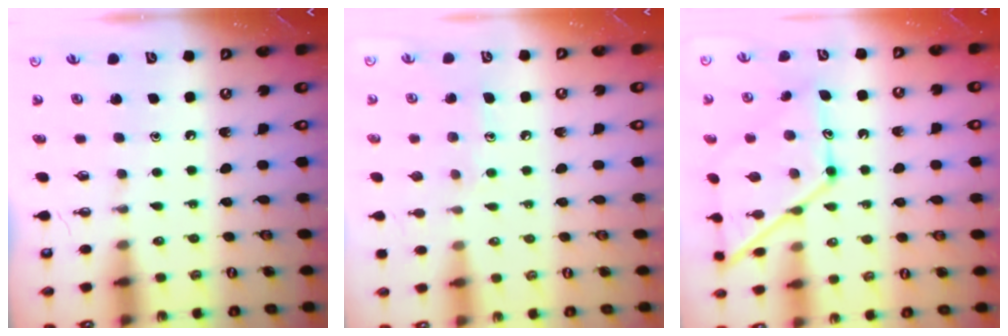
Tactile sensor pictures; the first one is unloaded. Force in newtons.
{"total": 7.3, "press": 7.3, "slide": 0.4}
{"total": 15.6, "press": 15.5, "slide": 1.3}